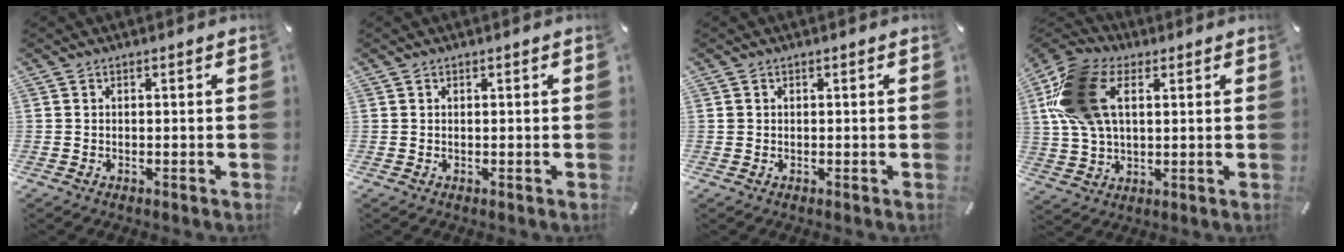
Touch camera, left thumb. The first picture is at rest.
{"total": 0.0}
{"total": 0.6, "force": [0.1, 0.6, 0.1], "torque": [0.000, 0.004, 0.000]}
{"total": 18.6, "force": [5.1, 12.0, 13.2], "torque": [-0.303, 0.011, 0.093]}